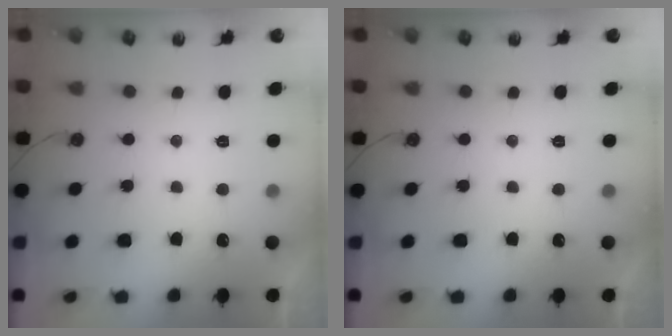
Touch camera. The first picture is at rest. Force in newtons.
{"total": 0.0}